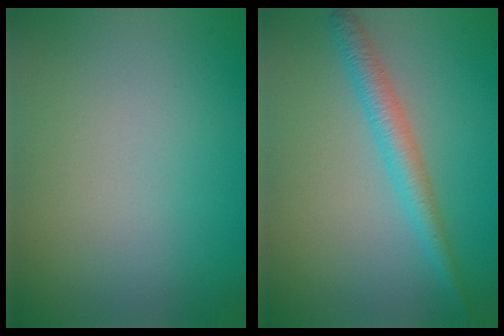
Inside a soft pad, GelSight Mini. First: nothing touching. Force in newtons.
{"total": 2.6, "press": 2.6, "slide": 0.0}